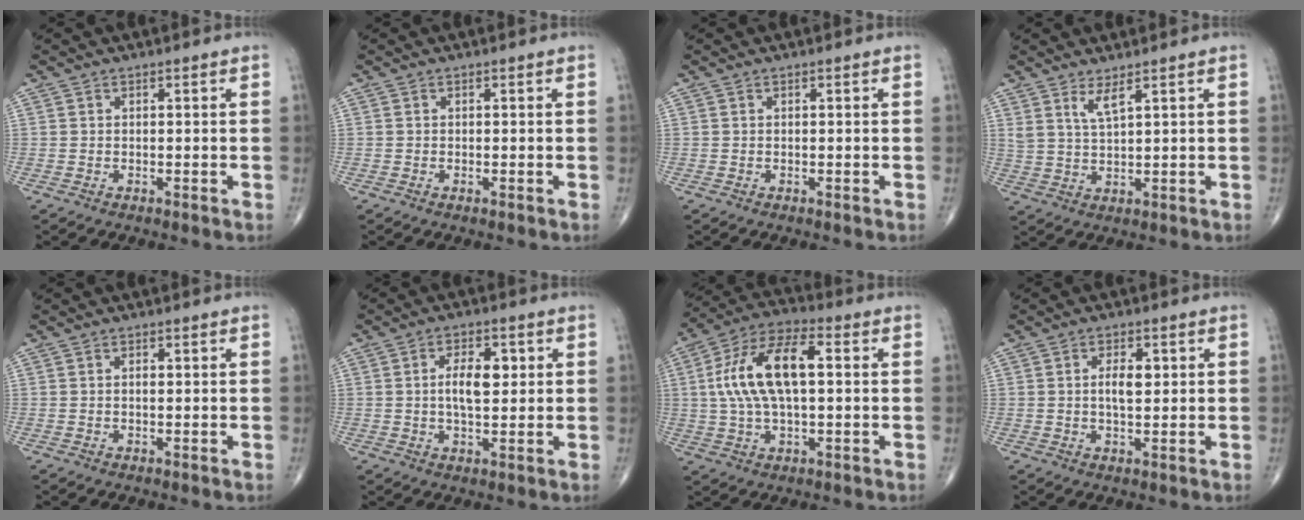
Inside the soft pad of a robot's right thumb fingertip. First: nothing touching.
{"total": 0.0}
{"total": 0.0}
{"total": 3.8, "force": [2.4, 0.5, 2.8], "torque": [-0.060, -0.025, 0.055]}
{"total": 1.1, "force": [0.2, 0.4, 1.0], "torque": [-0.019, 0.003, 0.004]}
{"total": 7.2, "force": [1.2, 3.4, 6.2], "torque": [-0.096, -0.001, 0.018]}
{"total": 15.4, "force": [1.9, 7.0, 13.6], "torque": [-0.266, 0.027, 0.032]}
{"total": 4.6, "force": [0.9, 2.1, 4.1], "torque": [-0.066, -0.003, 0.016]}